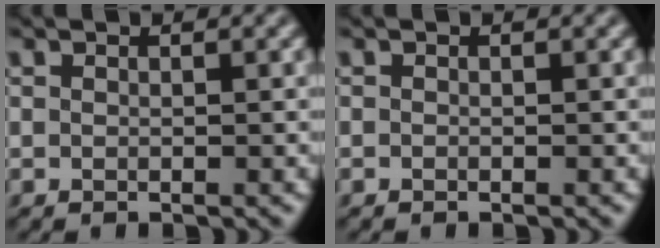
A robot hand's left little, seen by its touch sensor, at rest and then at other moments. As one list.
[{"total": 0.0}]